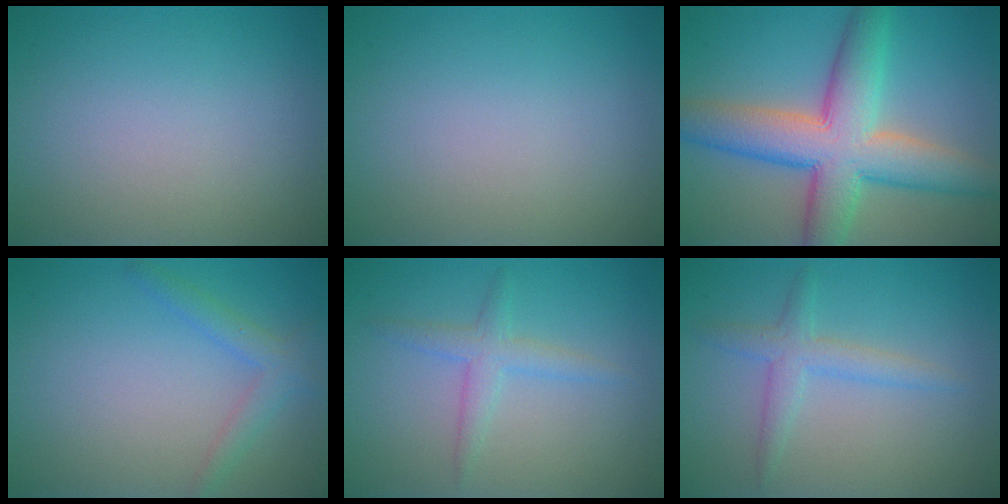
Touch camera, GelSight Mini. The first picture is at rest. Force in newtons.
{"total": 0.0}
{"total": 9.6, "press": 9.6, "slide": 0.4}
{"total": 2.2, "press": 2.2, "slide": 0.0}
{"total": 2.2, "press": 2.2, "slide": 0.2}
{"total": 1.8, "press": 1.8, "slide": 0.1}